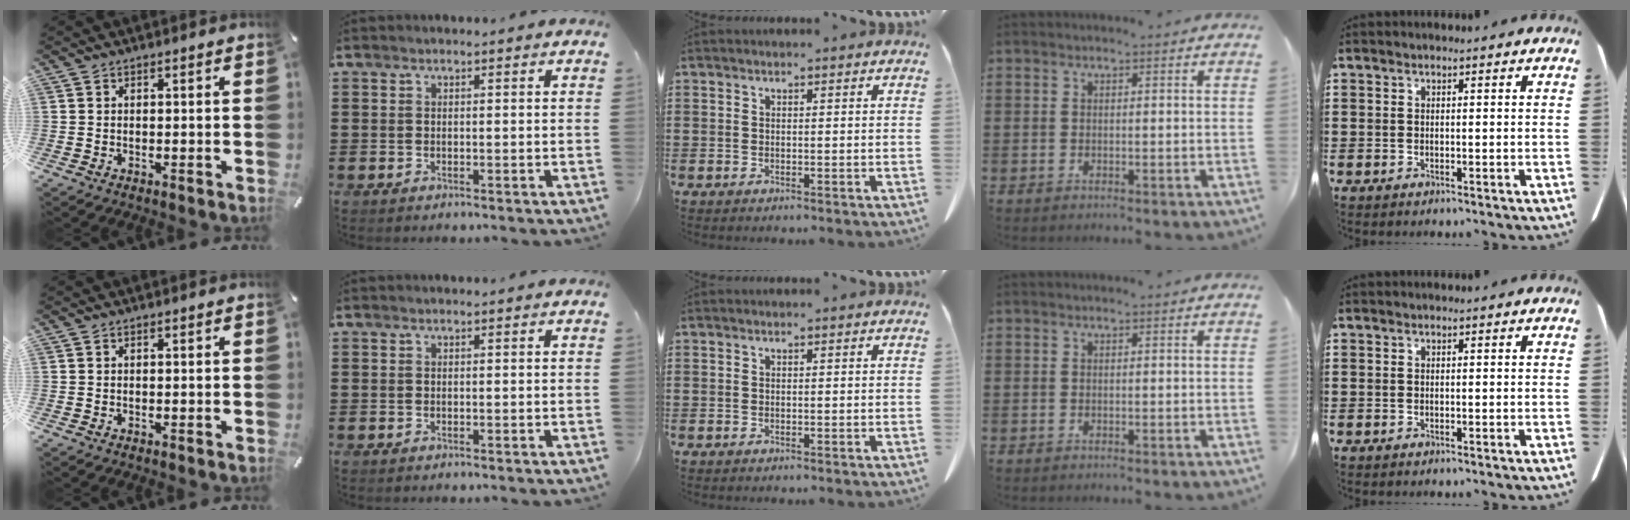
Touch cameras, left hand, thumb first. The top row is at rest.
{}